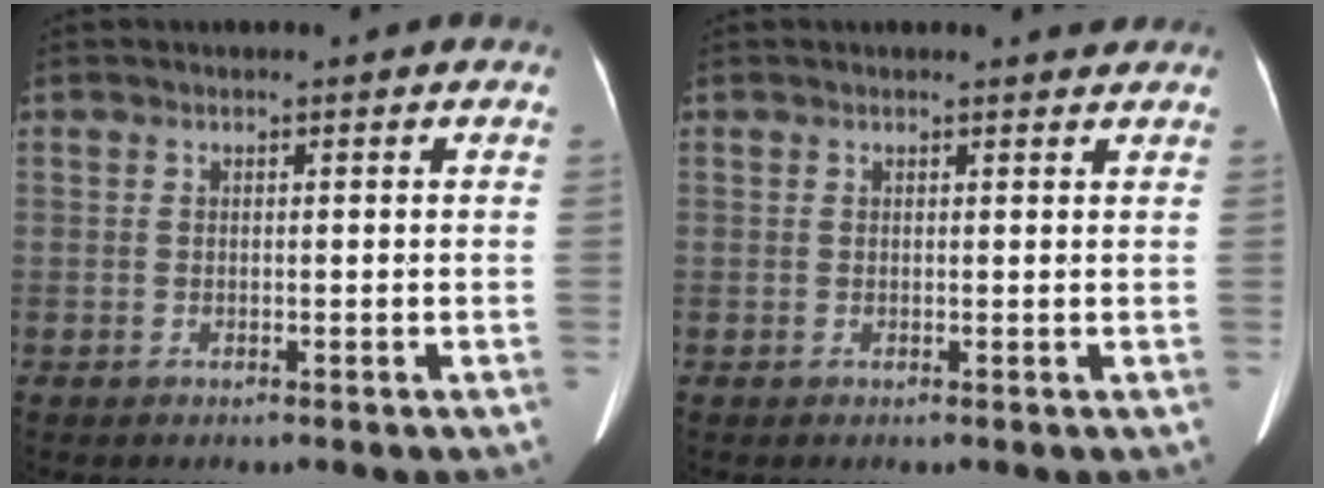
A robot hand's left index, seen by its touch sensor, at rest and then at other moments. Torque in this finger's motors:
{"motor_torque": [0.13, -1.51, -0.02, 0.02]}